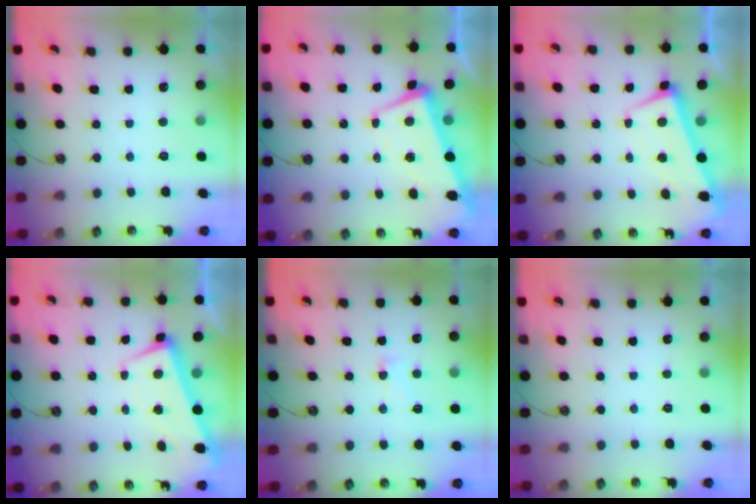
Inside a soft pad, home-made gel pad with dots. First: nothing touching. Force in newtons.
{"total": 1.7, "press": 0.9, "slide": 1.4}
{"total": 1.8, "press": 0.8, "slide": 1.6}
{"total": 1.8, "press": 0.8, "slide": 1.6}
{"total": 3.8, "press": 3.6, "slide": 1.1}
{"total": 0.0}